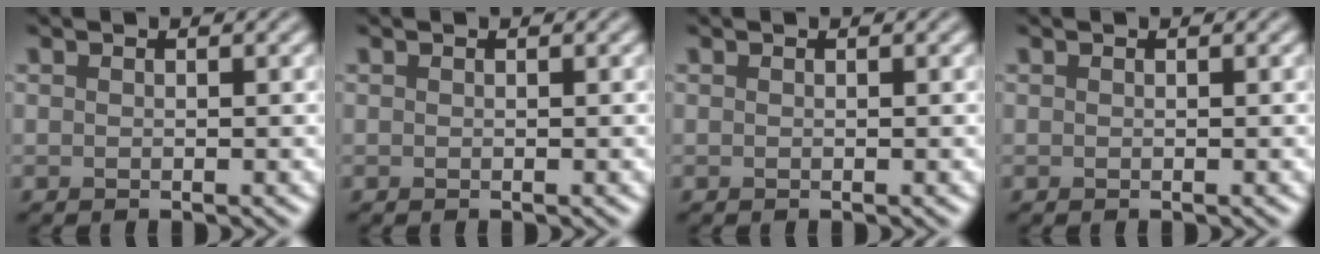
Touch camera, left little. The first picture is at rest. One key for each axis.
{"total": 0.0}
{"total": 0.0}
{"total": 0.0}